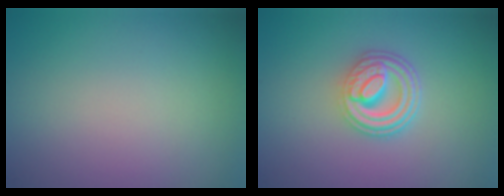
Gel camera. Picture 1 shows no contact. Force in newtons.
{"total": 4.7, "press": 3.5, "slide": 3.0}